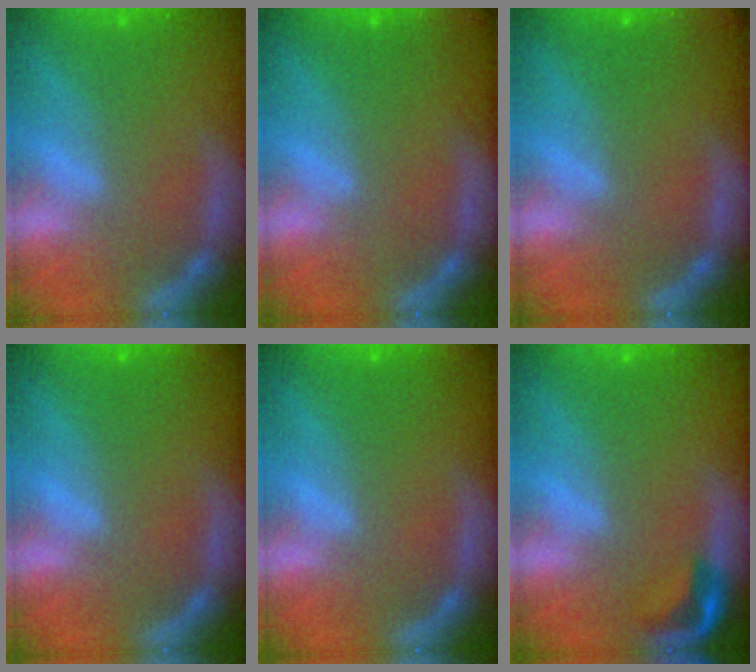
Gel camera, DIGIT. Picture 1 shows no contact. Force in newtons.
{"total": 2.4}
{"total": 4.0}
{"total": 0.9}
{"total": 0.9}
{"total": 2.9}